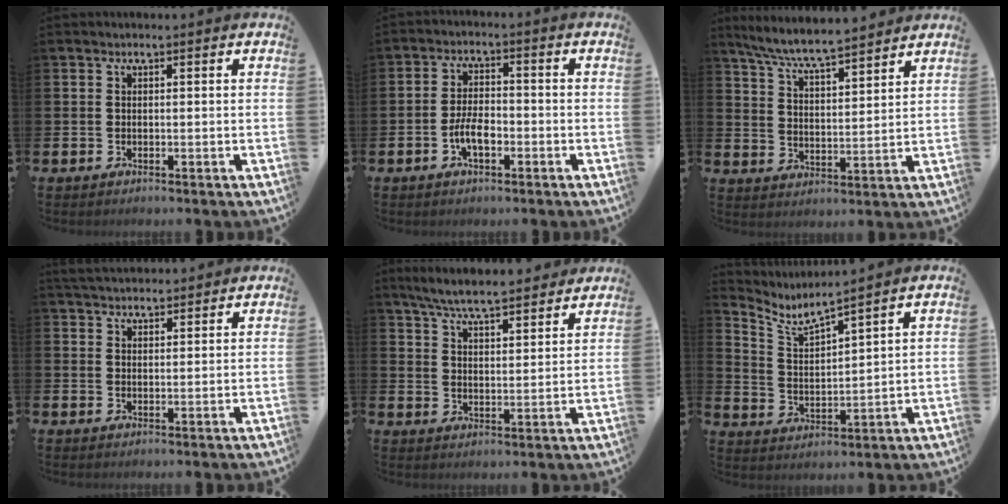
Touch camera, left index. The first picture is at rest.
{"total": 4.1, "force": [-1.4, 1.9, 3.4], "torque": [-0.062, 0.004, -0.029]}
{"total": 7.1, "force": [6.7, 0.2, 2.2], "torque": [-0.068, -0.039, 0.119]}
{"total": 3.5, "force": [3.4, 0.6, 0.3], "torque": [-0.012, -0.015, 0.064]}
{"total": 6.7, "force": [6.4, 0.5, 2.0], "torque": [-0.063, -0.033, 0.114]}
{"total": 5.0, "force": [4.8, 0.0, 1.5], "torque": [-0.053, -0.043, 0.076]}